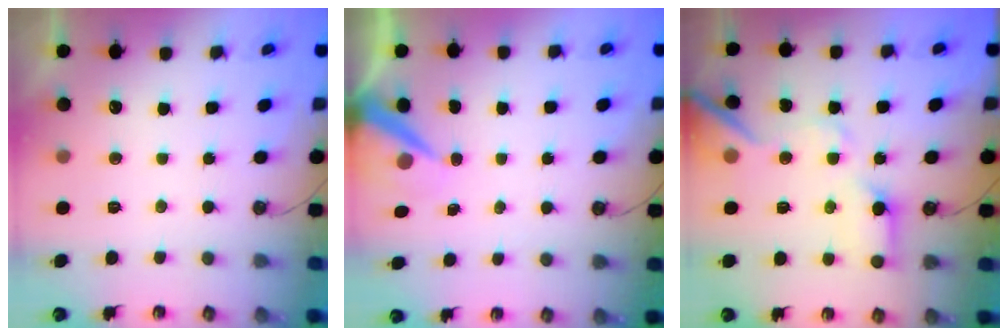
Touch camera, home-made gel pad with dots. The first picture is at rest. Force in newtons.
{"total": 7.5, "press": 7.5, "slide": 0.3}
{"total": 13.5, "press": 13.4, "slide": 1.5}